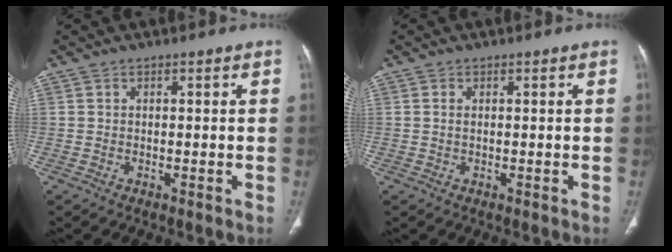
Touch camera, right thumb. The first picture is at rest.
{"total": 0.7, "force": [0.1, 0.4, 0.6], "torque": [-0.015, 0.003, 0.002]}